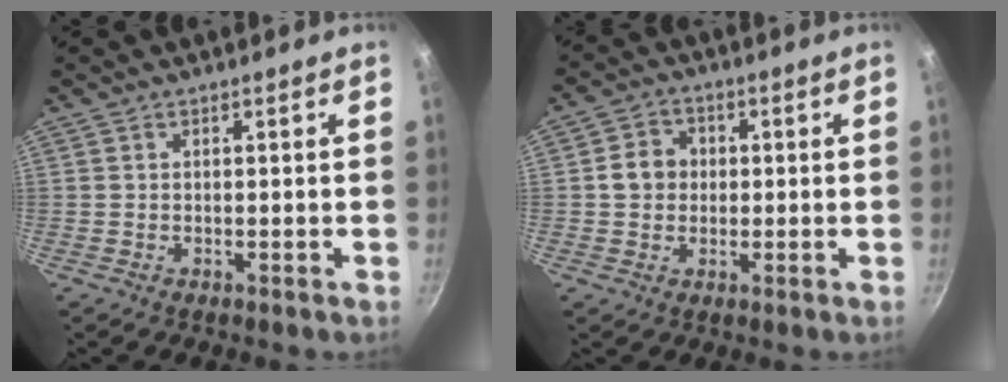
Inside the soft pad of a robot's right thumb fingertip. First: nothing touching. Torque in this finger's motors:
{"motor_torque": [0.82, 0.62, 0.33, -0.10, 0.01]}